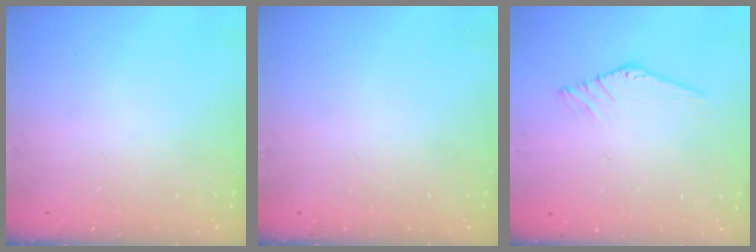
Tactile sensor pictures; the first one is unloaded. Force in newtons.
{"total": 0.0}
{"total": 0.5, "press": 0.4, "slide": 0.3}